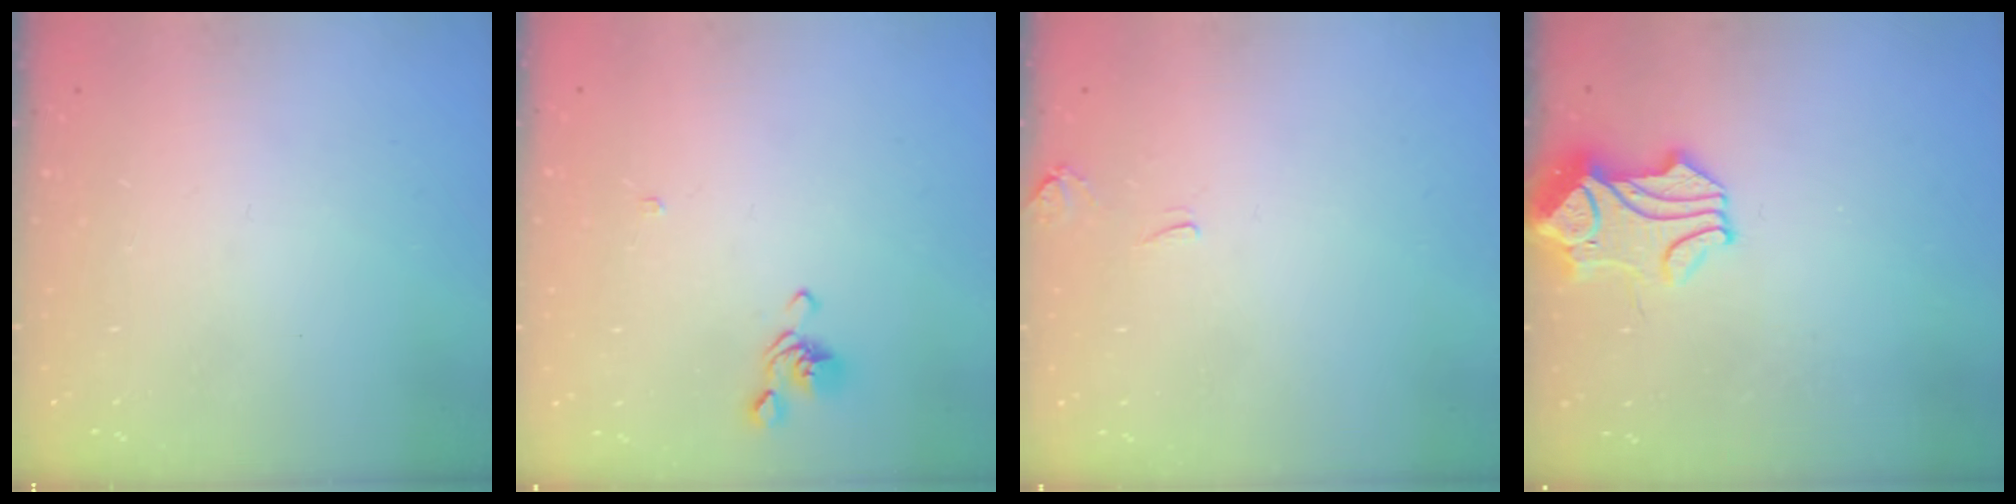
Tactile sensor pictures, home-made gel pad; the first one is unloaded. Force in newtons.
{"total": 0.7, "press": 0.0, "slide": 0.7}
{"total": 0.6, "press": 0.1, "slide": 0.6}
{"total": 1.5, "press": 1.3, "slide": 0.8}